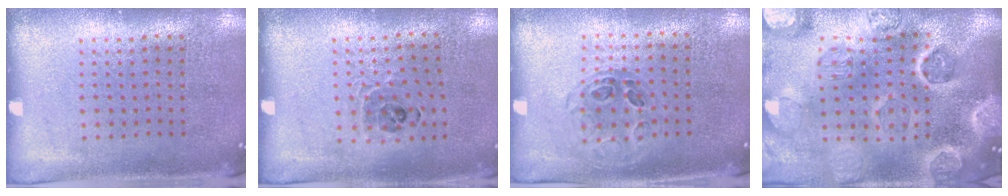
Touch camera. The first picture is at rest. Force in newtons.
{"total": 0.8, "press": 0.8, "slide": 0.1}
{"total": 0.9, "press": 0.9, "slide": 0.3}
{"total": 5.3, "press": 4.6, "slide": 2.7}